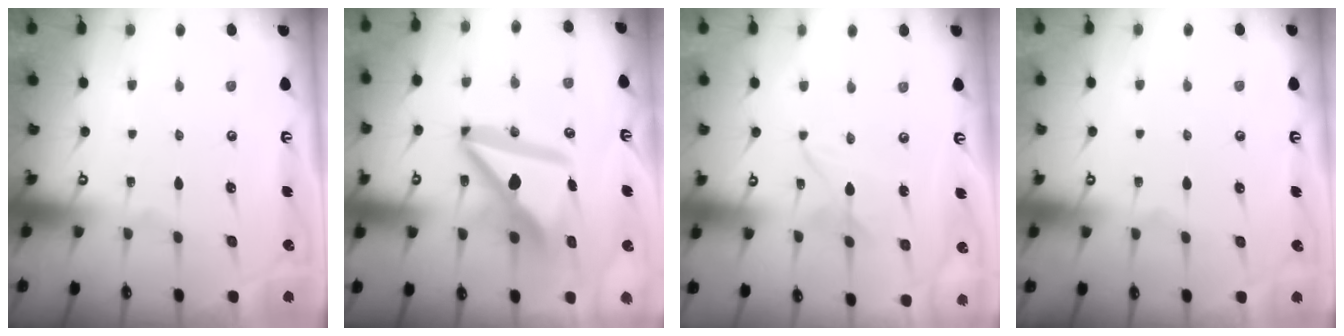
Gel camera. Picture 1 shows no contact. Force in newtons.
{"total": 16.1, "press": 16.0, "slide": 1.4}
{"total": 2.1, "press": 2.1, "slide": 0.3}
{"total": 0.6, "press": 0.6, "slide": 0.1}